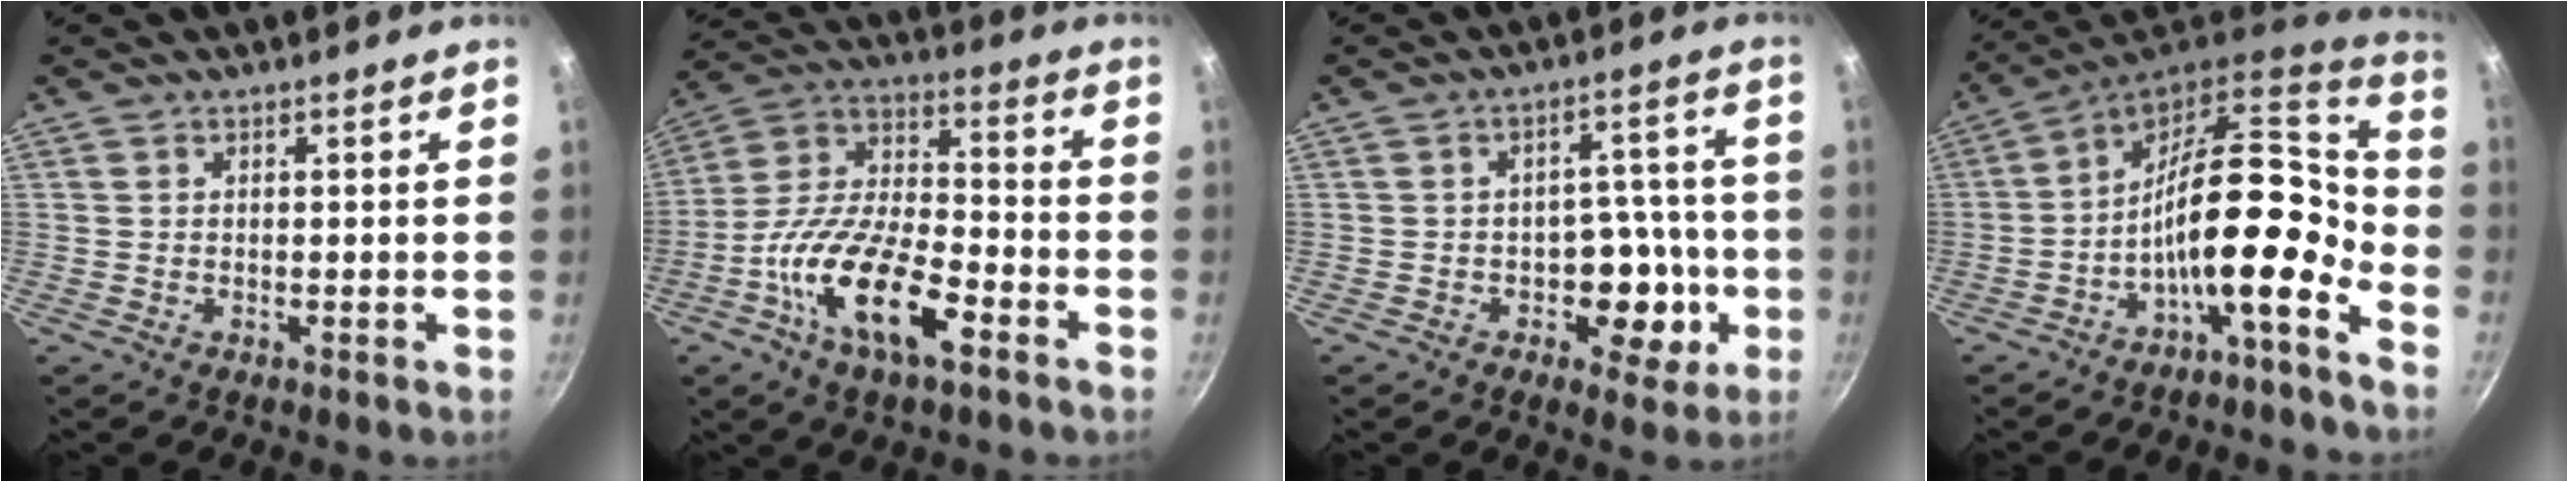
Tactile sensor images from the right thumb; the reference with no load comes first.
{"total": 18.4, "force": [-8.0, 7.8, 14.6], "torque": [-0.261, 0.043, -0.160]}
{"total": 9.9, "force": [-3.0, 7.0, 6.4], "torque": [-0.029, 0.026, -0.036]}
{"total": 17.0, "force": [-7.3, 6.2, 14.1], "torque": [-0.199, 0.078, -0.136]}